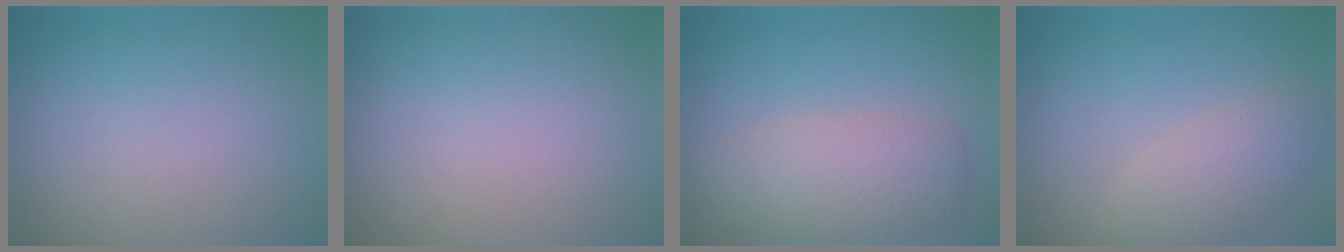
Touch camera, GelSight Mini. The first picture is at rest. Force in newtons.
{"total": 0.0}
{"total": 4.8, "press": 4.8, "slide": 0.2}
{"total": 3.9, "press": 3.9, "slide": 0.1}